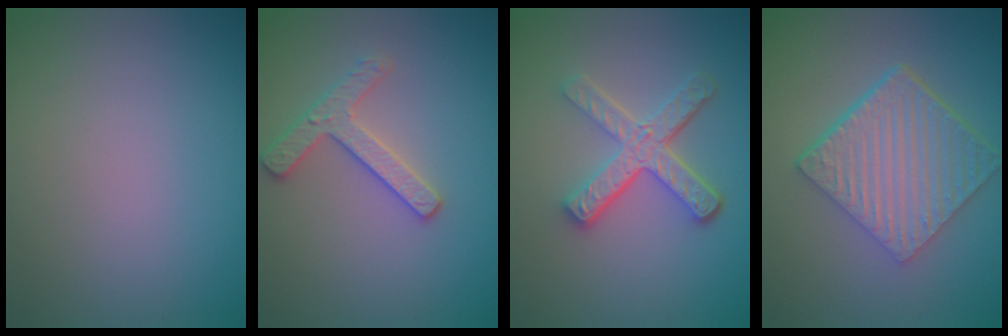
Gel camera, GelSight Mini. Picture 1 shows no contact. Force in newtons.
{"total": 2.6, "press": 2.6, "slide": 0.3}
{"total": 4.5, "press": 3.3, "slide": 3.0}
{"total": 6.7, "press": 4.5, "slide": 4.9}